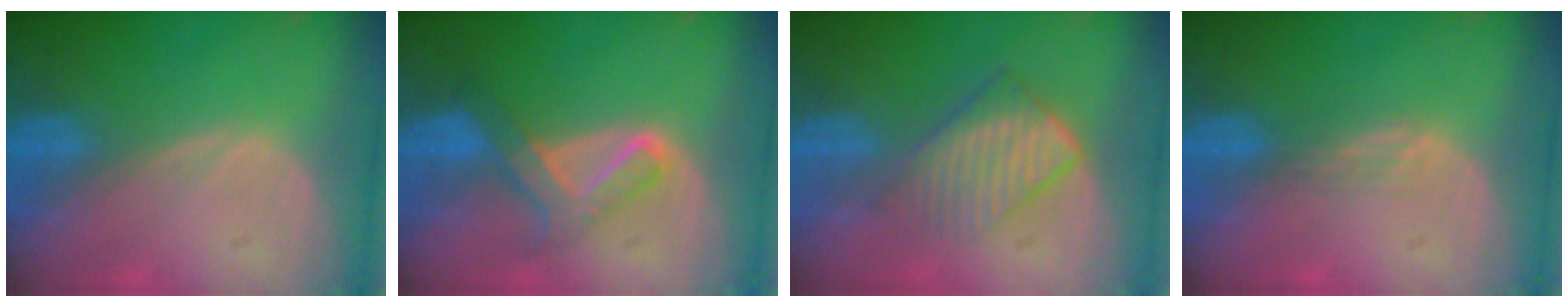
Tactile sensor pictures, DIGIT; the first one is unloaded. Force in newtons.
{"total": 6.1, "press": 5.8, "slide": 1.8}
{"total": 6.8, "press": 6.0, "slide": 3.3}
{"total": 1.8, "press": 1.3, "slide": 1.2}